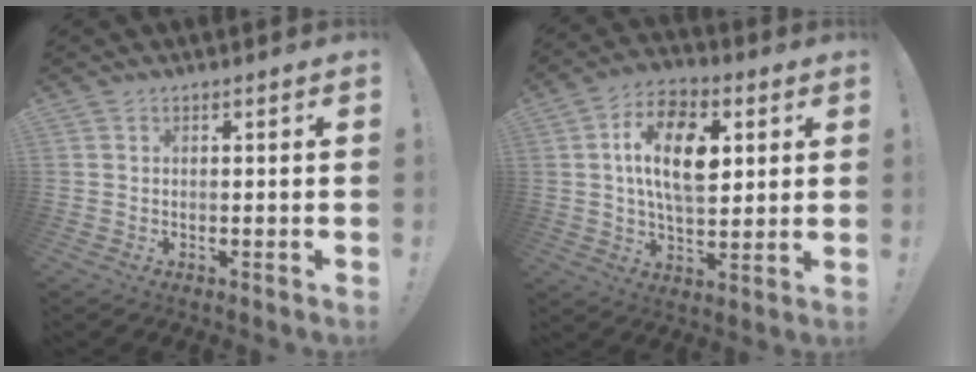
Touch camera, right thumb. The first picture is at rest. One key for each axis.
{"total": 16.0, "fx": 3.8, "fy": 9.1, "fz": 12.6, "tx": -0.221, "ty": 0.003, "tz": 0.065}